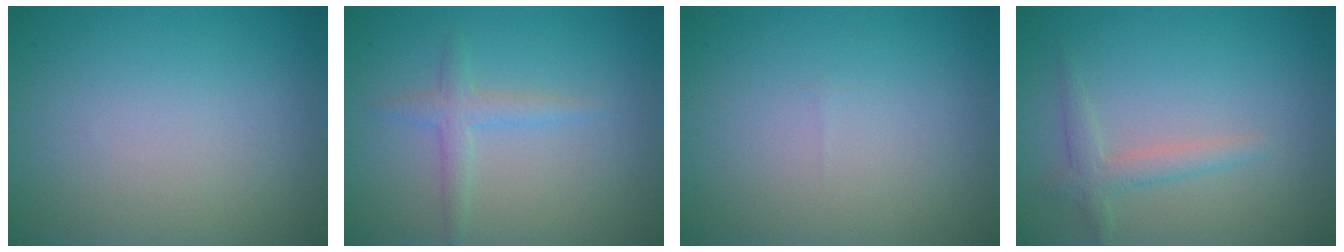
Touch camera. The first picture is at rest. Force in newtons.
{"total": 1.8, "press": 1.8, "slide": 0.1}
{"total": 0.0}
{"total": 2.0, "press": 2.0, "slide": 0.2}